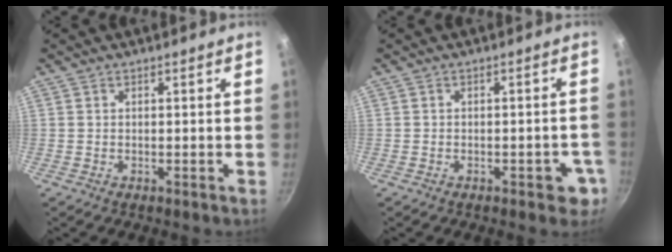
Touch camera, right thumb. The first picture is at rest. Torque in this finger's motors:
{"motor_torque": [0.84, 0.58, -0.21, 0.03, 0.09]}